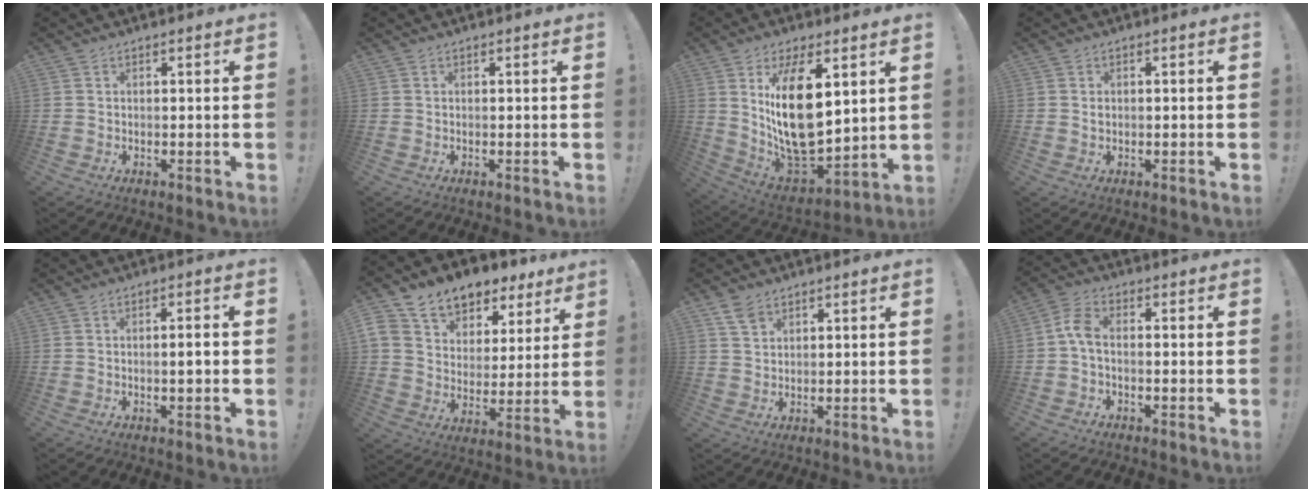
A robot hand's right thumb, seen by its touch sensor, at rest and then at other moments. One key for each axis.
{"total": 0.0}
{"total": 21.9, "fx": 6.3, "fy": 11.0, "fz": 17.8, "tx": -0.332, "ty": -0.046, "tz": 0.117}
{"total": 0.5, "fx": -0.3, "fy": 0.4, "fz": 0.2, "tx": -0.011, "ty": 0.007, "tz": -0.005}
{"total": 2.8, "fx": -0.6, "fy": 0.2, "fz": 2.8, "tx": -0.048, "ty": 0.003, "tz": -0.014}
{"total": 11.3, "fx": 7.2, "fy": 7.9, "fz": 3.8, "tx": -0.057, "ty": -0.051, "tz": 0.137}
{"total": 4.2, "fx": 2.9, "fy": 2.6, "fz": 1.7, "tx": -0.027, "ty": -0.013, "tz": 0.054}
{"total": 5.3, "fx": -0.6, "fy": 2.8, "fz": 4.5, "tx": -0.094, "ty": 0.007, "tz": -0.009}